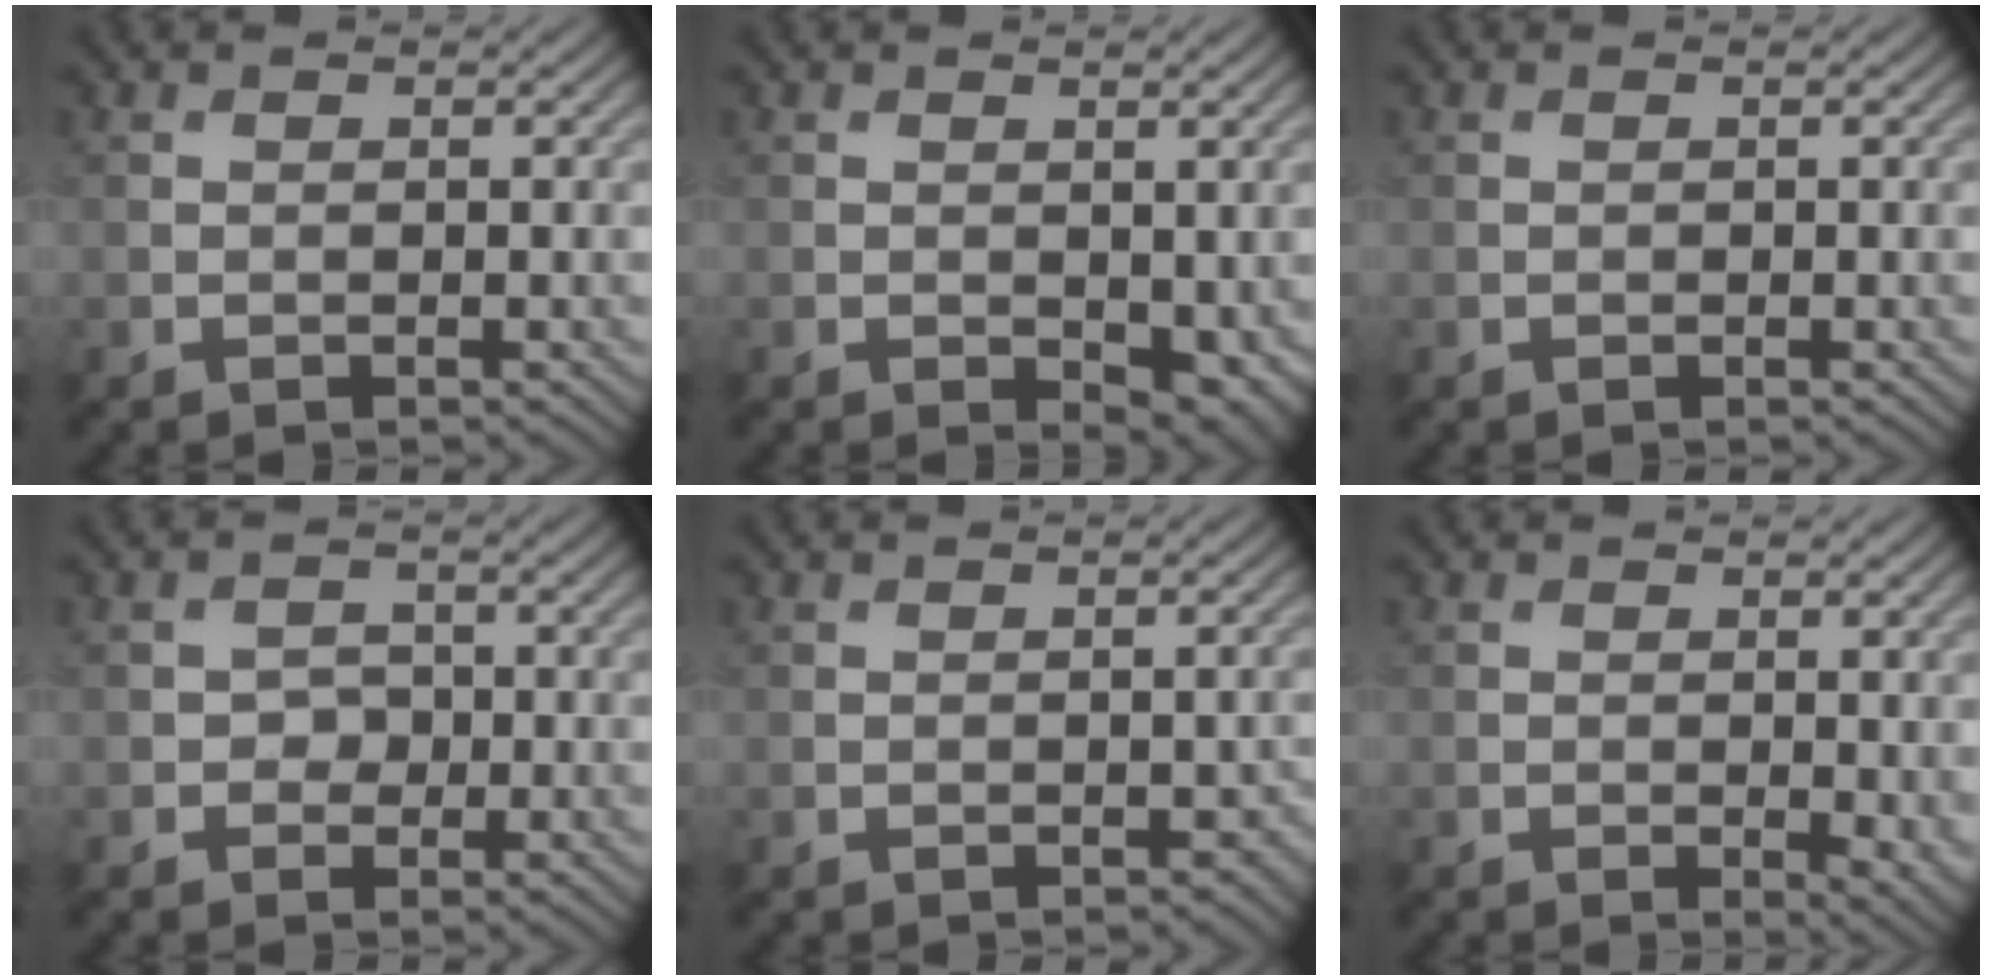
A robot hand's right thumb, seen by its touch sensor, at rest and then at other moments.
{"total": 3.3, "force": [-0.2, 2.0, 2.6], "torque": [-0.038, -0.014, 0.003]}
{"total": 0.0}
{"total": 1.8, "force": [-0.5, 1.7, 0.6], "torque": [-0.005, -0.001, -0.013]}
{"total": 1.3, "force": [-0.4, 0.9, 0.9], "torque": [-0.015, -0.011, -0.002]}
{"total": 2.8, "force": [-0.3, 1.3, 2.4], "torque": [-0.026, -0.008, 0.001]}